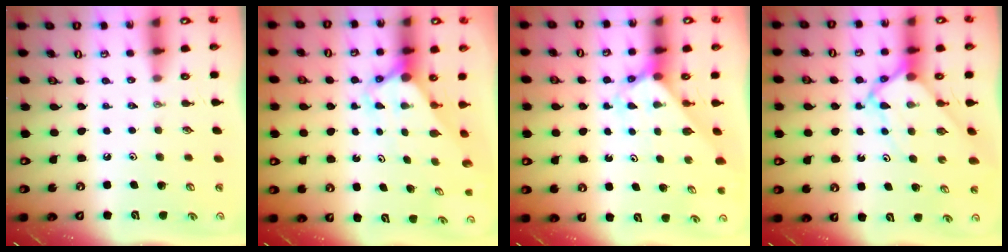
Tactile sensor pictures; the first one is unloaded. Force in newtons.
{"total": 3.0, "press": 3.0, "slide": 0.2}
{"total": 2.6, "press": 2.6, "slide": 0.2}
{"total": 5.6, "press": 5.6, "slide": 0.6}